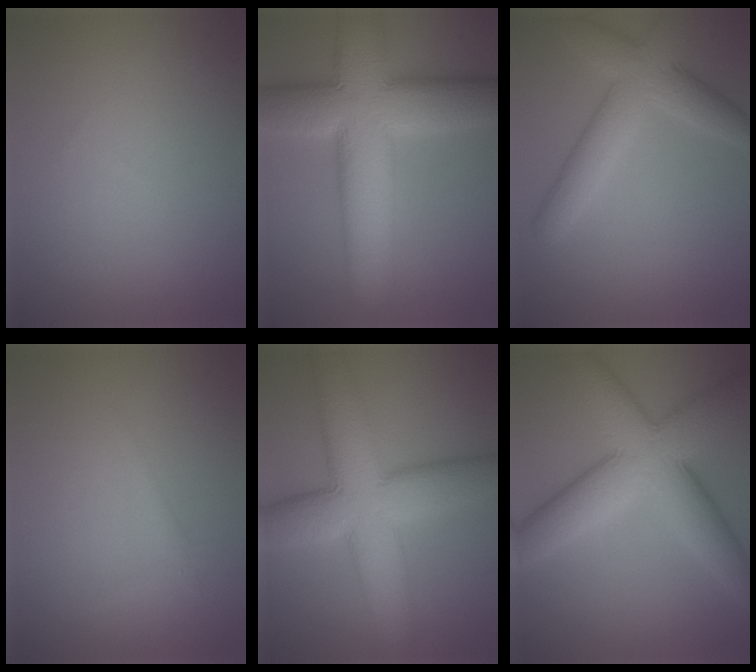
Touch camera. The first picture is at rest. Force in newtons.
{"total": 13.5, "press": 13.5, "slide": 0.9}
{"total": 5.7, "press": 5.7, "slide": 0.1}
{"total": 0.9, "press": 0.9, "slide": 0.1}
{"total": 11.5, "press": 11.5, "slide": 0.4}
{"total": 10.0, "press": 10.0, "slide": 0.2}